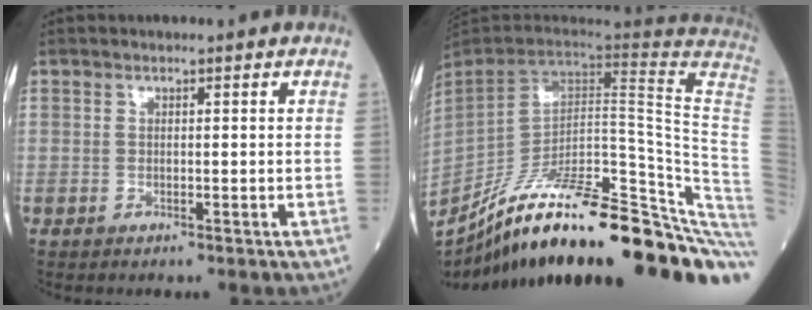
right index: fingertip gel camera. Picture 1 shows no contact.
{"total": 36.9, "force": [-28.2, 3.2, 23.5], "torque": [-0.230, -0.050, -0.395]}